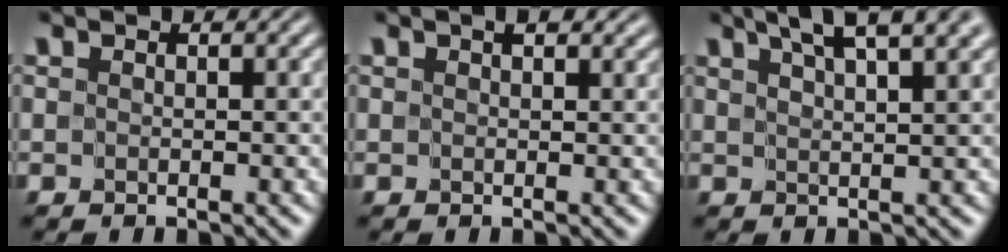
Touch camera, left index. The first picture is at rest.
{"total": 1.4, "force": [0.7, 0.5, 1.0], "torque": [-0.009, 0.003, 0.011]}
{"total": 6.8, "force": [4.7, 1.6, 4.6], "torque": [-0.052, 0.030, 0.052]}